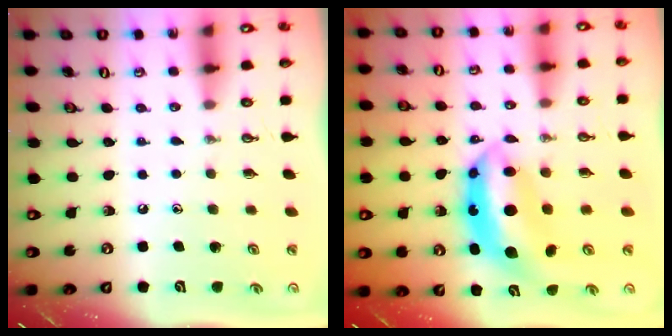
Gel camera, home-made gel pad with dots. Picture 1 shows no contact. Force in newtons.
{"total": 8.8, "press": 8.8, "slide": 0.3}